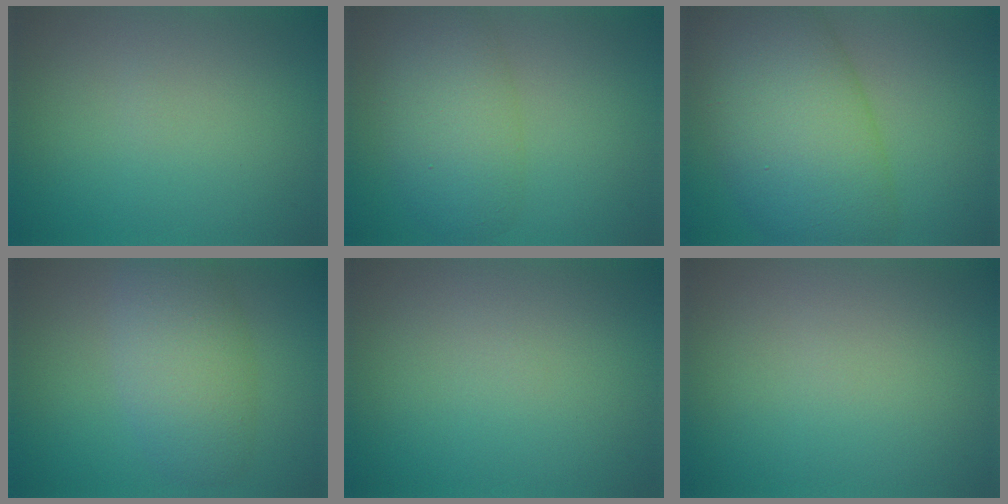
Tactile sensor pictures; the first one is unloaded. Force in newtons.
{"total": 5.6, "press": 5.6, "slide": 0.1}
{"total": 11.0, "press": 11.0, "slide": 0.3}
{"total": 4.9, "press": 4.9, "slide": 0.2}
{"total": 0.0}
{"total": 0.0}